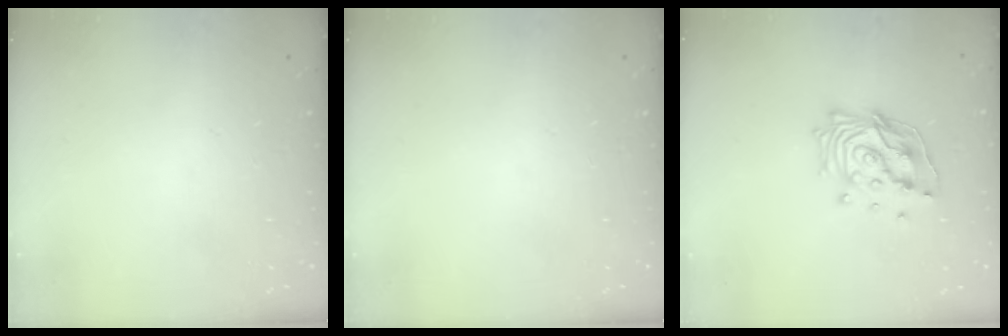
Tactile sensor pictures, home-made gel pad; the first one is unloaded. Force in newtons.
{"total": 0.0}
{"total": 14.9, "press": 14.8, "slide": 1.4}